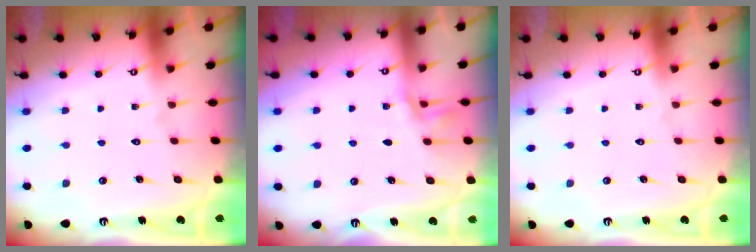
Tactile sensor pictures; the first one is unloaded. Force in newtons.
{"total": 2.9, "press": 2.8, "slide": 0.4}
{"total": 0.0}